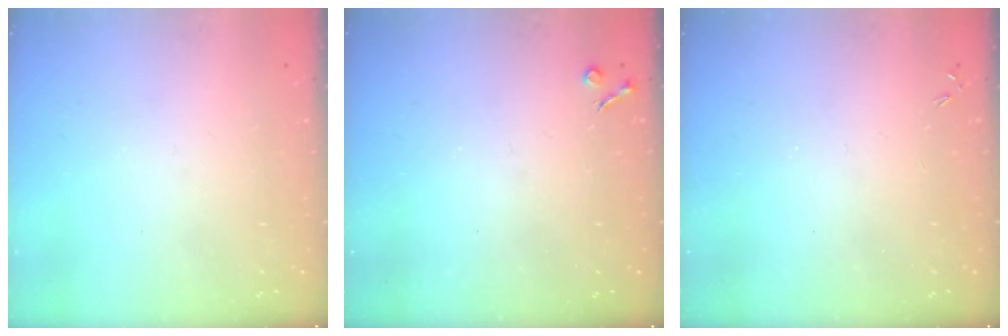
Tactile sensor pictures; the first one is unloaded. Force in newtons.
{"total": 2.7, "press": 2.6, "slide": 0.5}
{"total": 0.0}